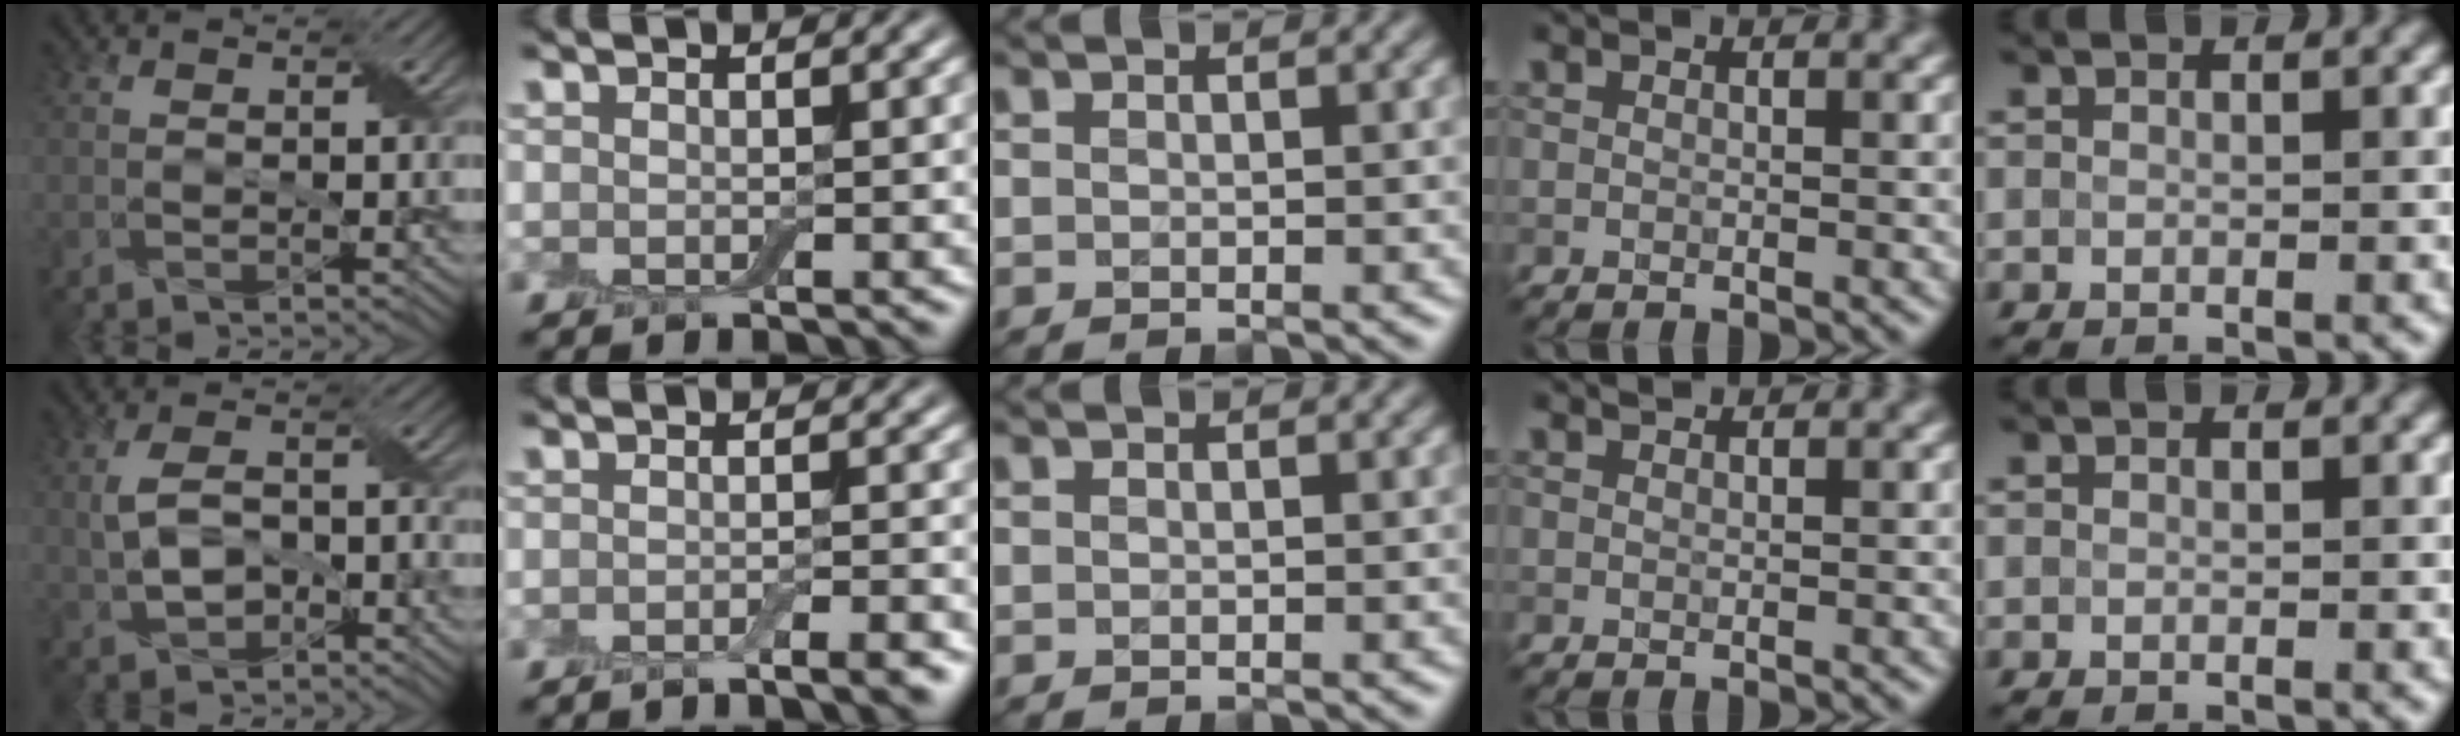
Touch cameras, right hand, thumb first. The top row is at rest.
{"thumb": {"total": 5.1, "force": [-1.0, 3.0, 4.0], "torque": [-0.088, 0.003, -0.016]}, "index": {"total": 2.6, "force": [-1.8, 0.4, 1.9], "torque": [-0.020, 0.000, -0.032]}, "ring": {"total": 0.6, "force": [0.6, 0.0, 0.1], "torque": [-0.002, 0.001, 0.010]}}